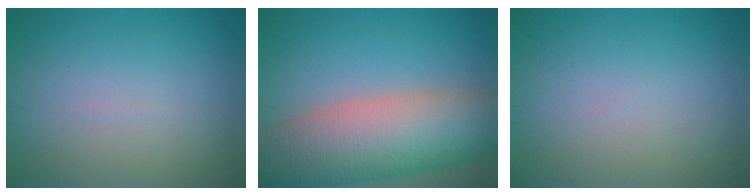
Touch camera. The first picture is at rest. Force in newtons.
{"total": 11.8, "press": 11.8, "slide": 0.6}
{"total": 0.0}